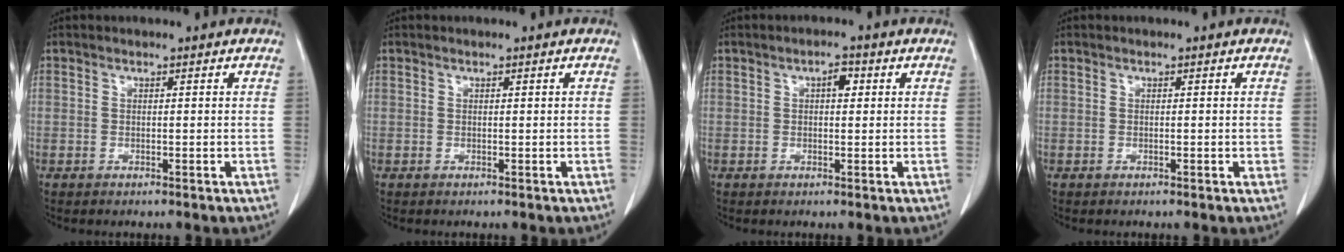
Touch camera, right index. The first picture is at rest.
{"total": 0.0}
{"total": 2.1, "force": [0.6, 1.0, 1.8], "torque": [-0.026, 0.007, 0.007]}
{"total": 0.7, "force": [-0.2, 0.3, 0.7], "torque": [-0.009, 0.001, -0.002]}